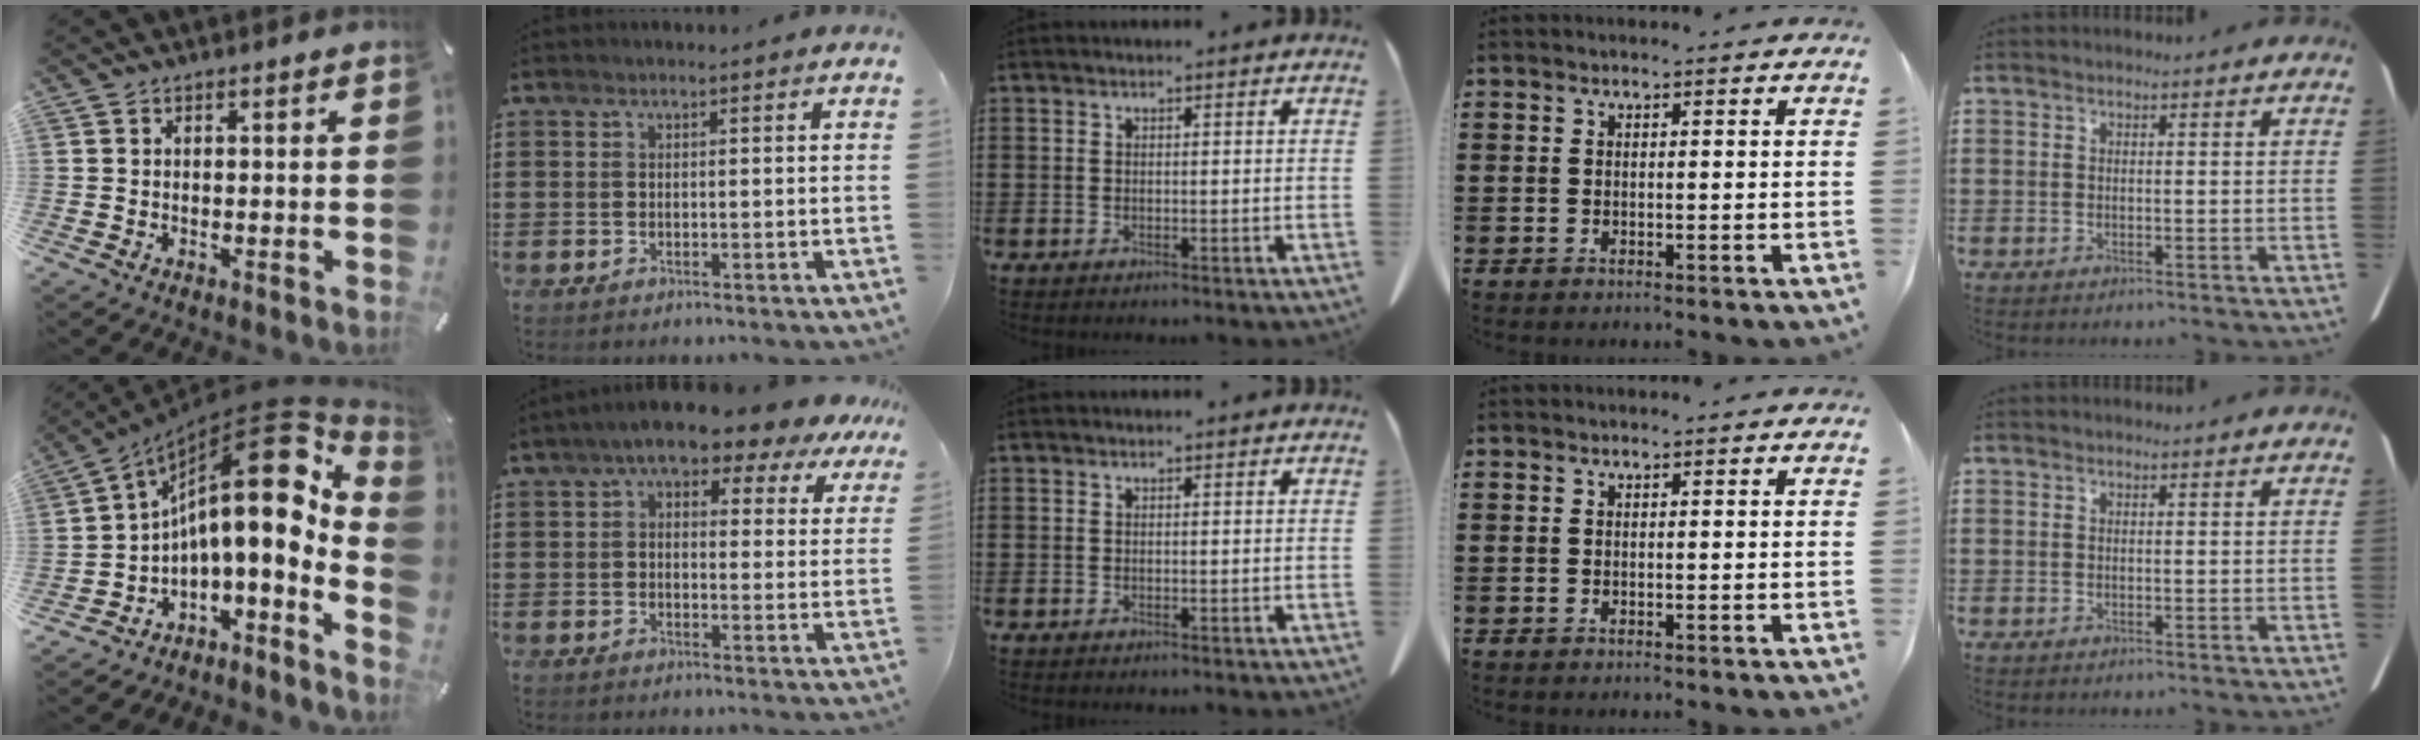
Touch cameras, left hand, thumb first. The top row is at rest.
{"thumb": {"total": 19.2, "force": [6.8, 7.8, 16.1], "torque": [-0.235, -0.068, 0.110]}, "index": {"total": 6.4, "force": [4.8, 1.8, 3.9], "torque": [-0.077, -0.015, 0.078]}}